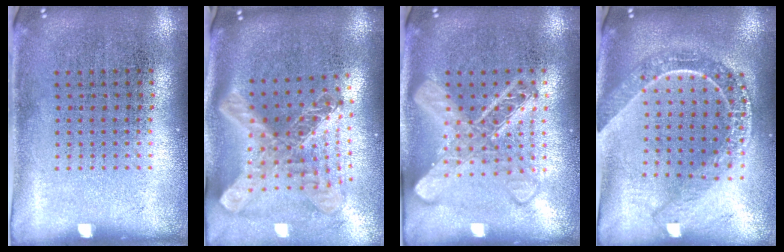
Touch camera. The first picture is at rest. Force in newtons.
{"total": 2.8, "press": 2.0, "slide": 2.0}
{"total": 3.0, "press": 3.0, "slide": 0.4}
{"total": 2.2, "press": 1.8, "slide": 1.2}